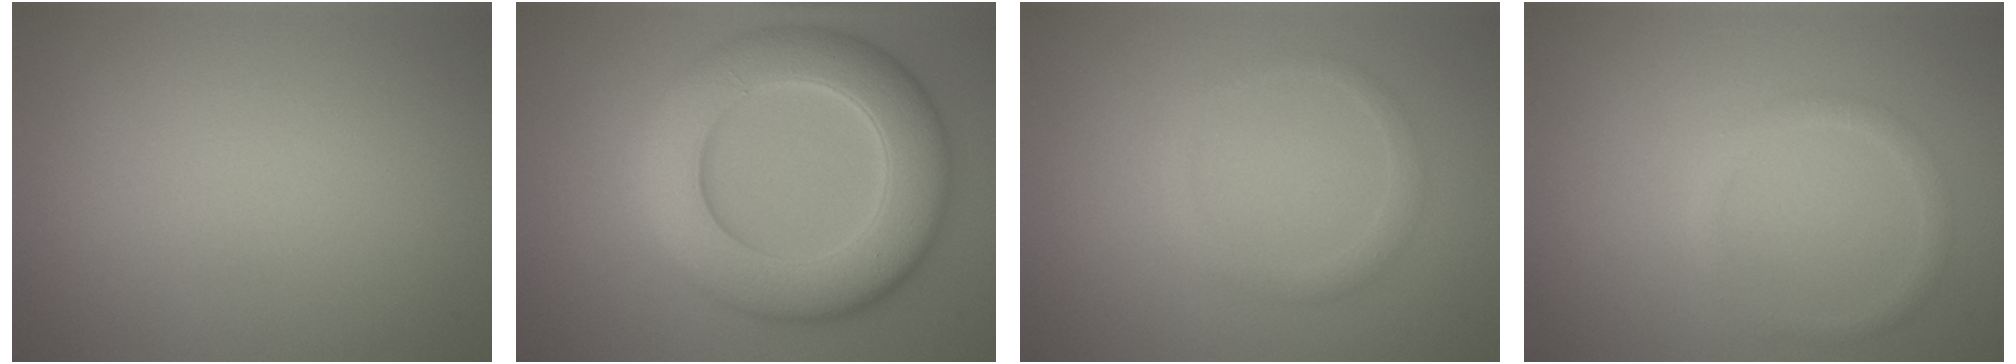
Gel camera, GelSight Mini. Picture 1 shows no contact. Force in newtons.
{"total": 9.8, "press": 9.8, "slide": 0.1}
{"total": 1.4, "press": 1.4, "slide": 0.2}
{"total": 1.3, "press": 1.3, "slide": 0.1}